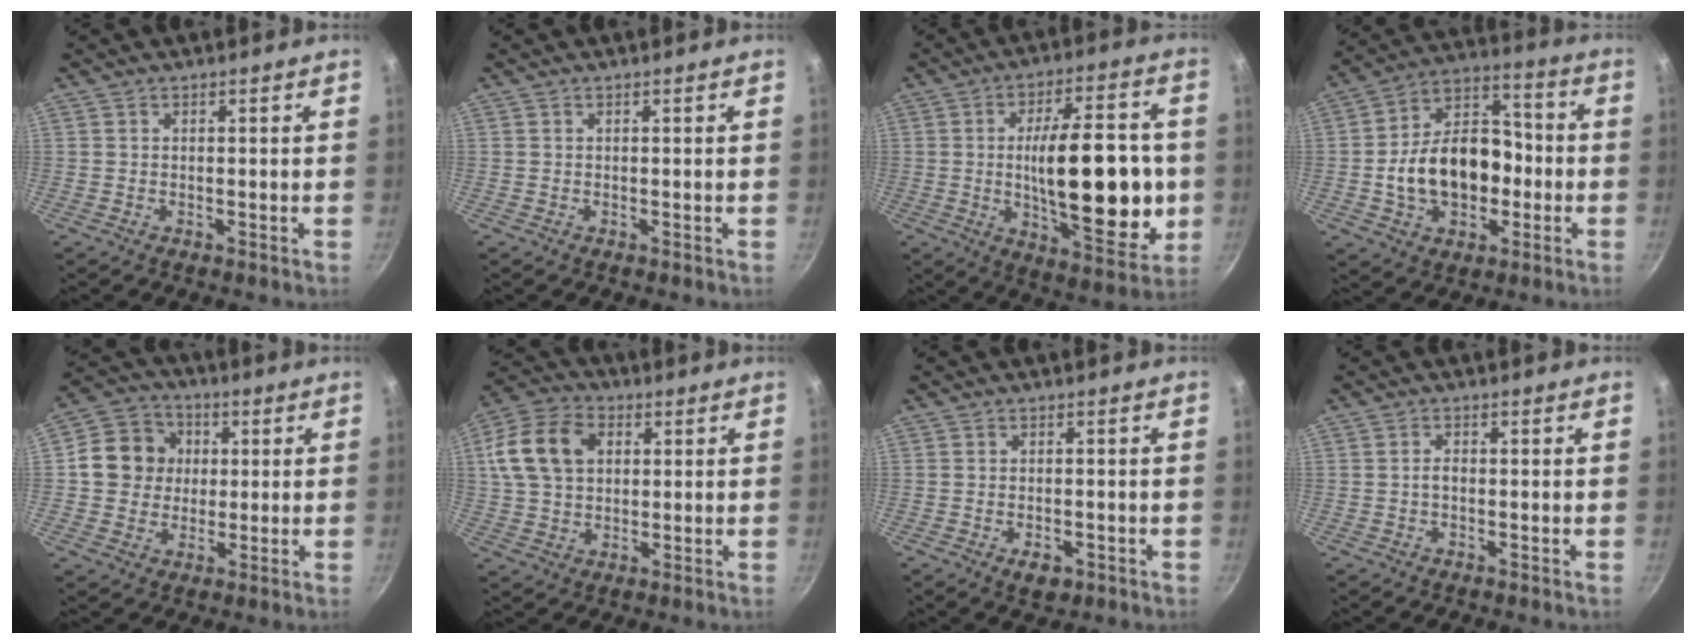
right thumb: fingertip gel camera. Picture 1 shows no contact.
{"total": 0.0}
{"total": 24.1, "force": [-1.4, 9.7, 22.0], "torque": [-0.305, -0.005, -0.015]}
{"total": 18.1, "force": [-2.7, 12.8, 12.6], "torque": [-0.177, 0.050, -0.047]}
{"total": 10.7, "force": [1.3, 9.7, 4.3], "torque": [-0.044, 0.015, 0.010]}
{"total": 13.9, "force": [3.2, 10.1, 9.0], "torque": [-0.156, 0.014, 0.047]}
{"total": 3.6, "force": [-1.6, 2.2, 2.4], "torque": [-0.036, 0.006, -0.017]}
{"total": 1.5, "force": [-0.3, 0.9, 1.2], "torque": [-0.019, 0.009, -0.006]}